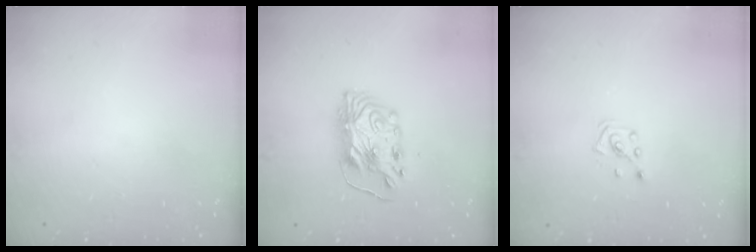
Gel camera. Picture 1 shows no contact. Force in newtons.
{"total": 7.7, "press": 7.7, "slide": 0.8}
{"total": 2.6, "press": 2.6, "slide": 0.5}